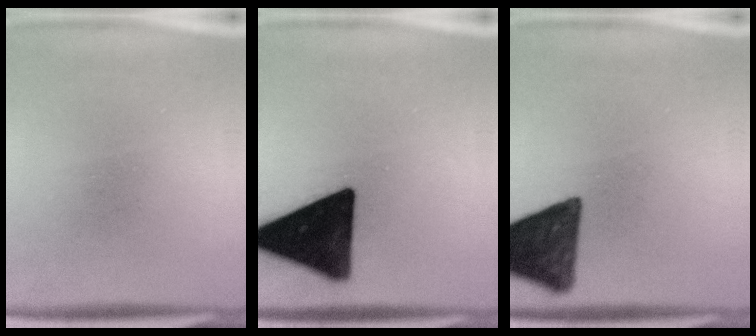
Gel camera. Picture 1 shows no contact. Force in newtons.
{"total": 19.5}
{"total": 13.7}